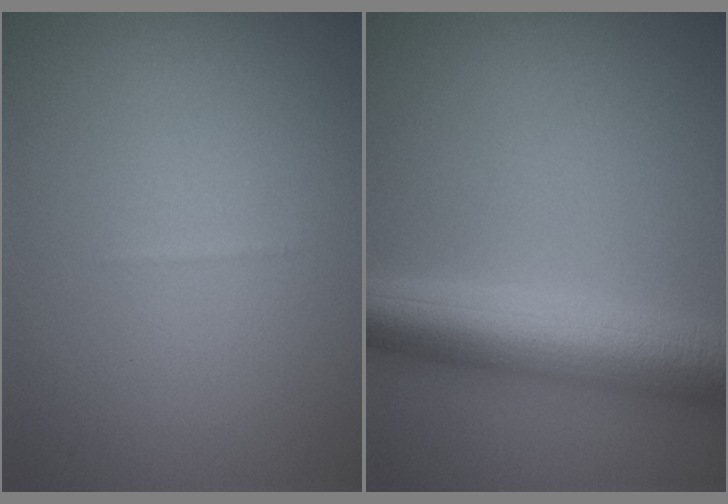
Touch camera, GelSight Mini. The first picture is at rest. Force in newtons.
{"total": 7.6, "press": 7.6, "slide": 0.1}